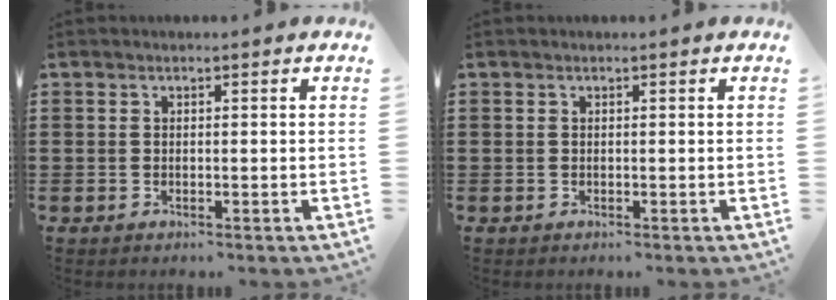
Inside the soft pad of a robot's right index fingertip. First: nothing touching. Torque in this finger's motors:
{"motor_torque": [0.00, 0.00, 0.00, -0.01]}